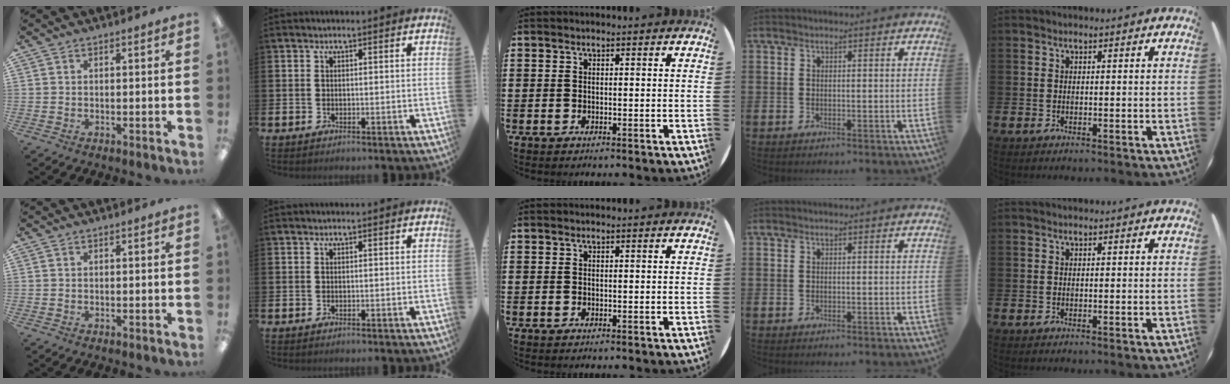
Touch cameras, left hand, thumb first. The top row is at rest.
{}